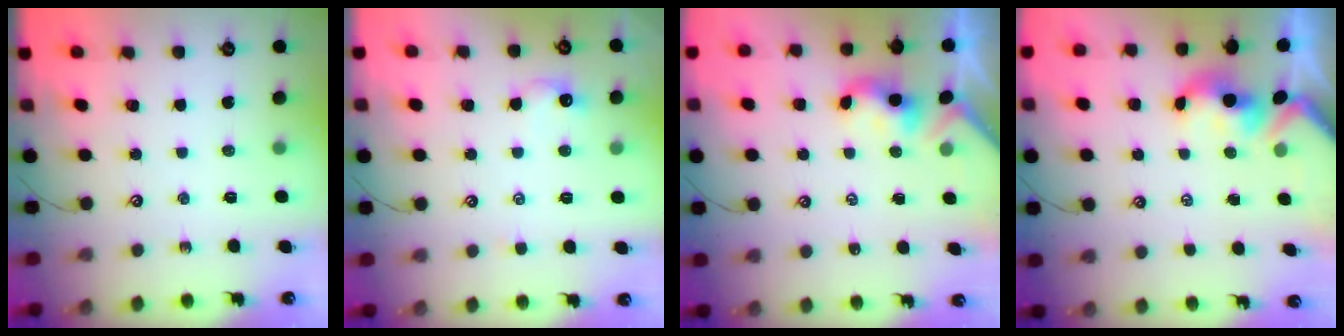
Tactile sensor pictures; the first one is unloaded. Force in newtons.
{"total": 0.8, "press": 0.6, "slide": 0.5}
{"total": 2.1, "press": 2.1, "slide": 0.3}
{"total": 1.7, "press": 1.5, "slide": 0.7}